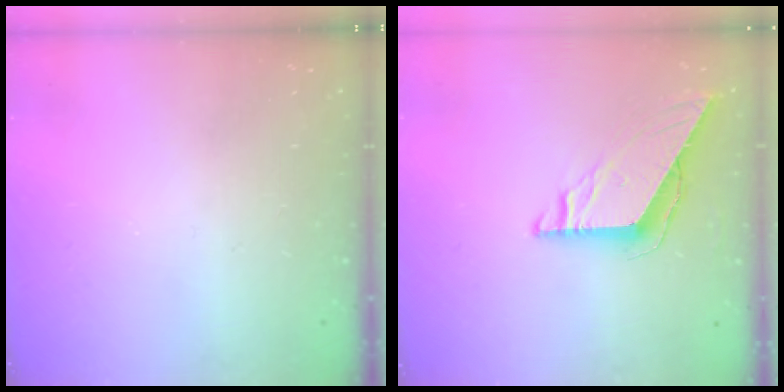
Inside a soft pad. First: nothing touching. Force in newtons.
{"total": 7.7, "press": 7.6, "slide": 0.6}